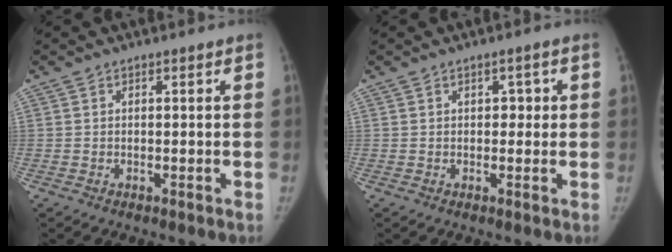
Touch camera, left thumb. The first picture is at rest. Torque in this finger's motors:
{"motor_torque": [-0.14, 0.03, -0.53, 0.21, -0.07]}